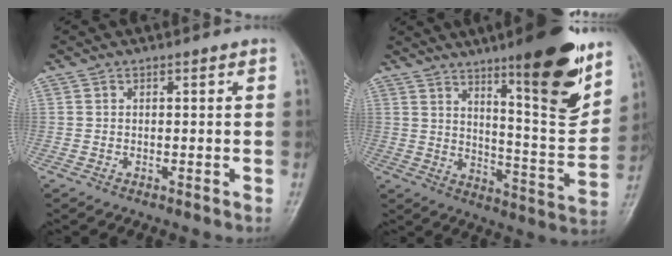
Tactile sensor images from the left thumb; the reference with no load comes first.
{"total": 18.3, "force": [11.2, 3.4, 14.1], "torque": [-0.170, -0.074, 0.175]}